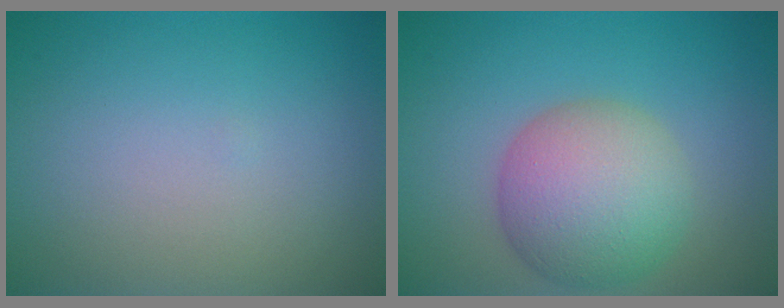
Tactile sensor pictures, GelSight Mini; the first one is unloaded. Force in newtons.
{"total": 7.1, "press": 7.1, "slide": 0.3}